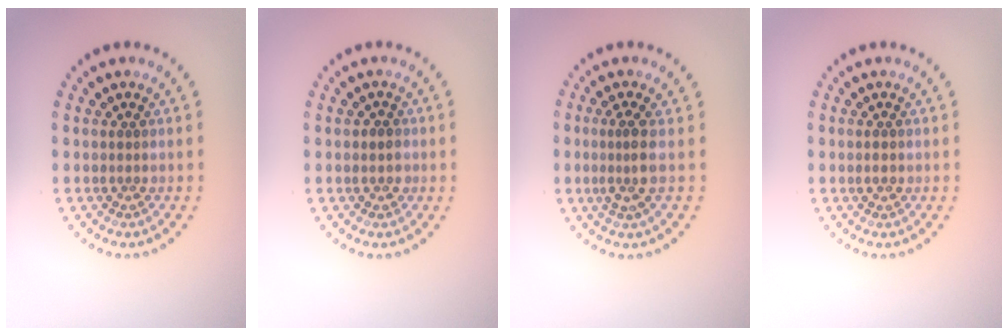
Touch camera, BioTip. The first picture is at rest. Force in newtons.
{"total": 0.8, "press": 0.7, "slide": 0.3}
{"total": 2.4, "press": 1.8, "slide": 1.6}
{"total": 1.0, "press": 1.0, "slide": 0.1}